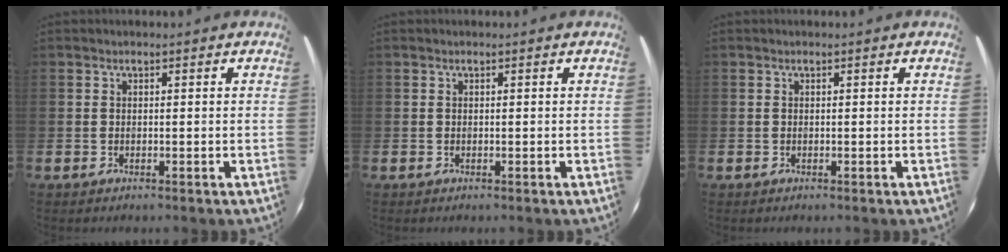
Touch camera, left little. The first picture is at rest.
{"total": 0.0}
{"total": 0.0}